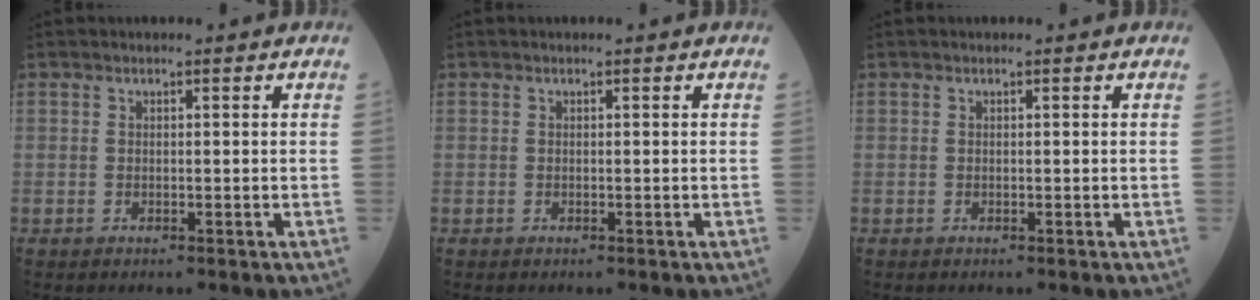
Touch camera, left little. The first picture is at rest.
{"total": 0.0}
{"total": 0.0}